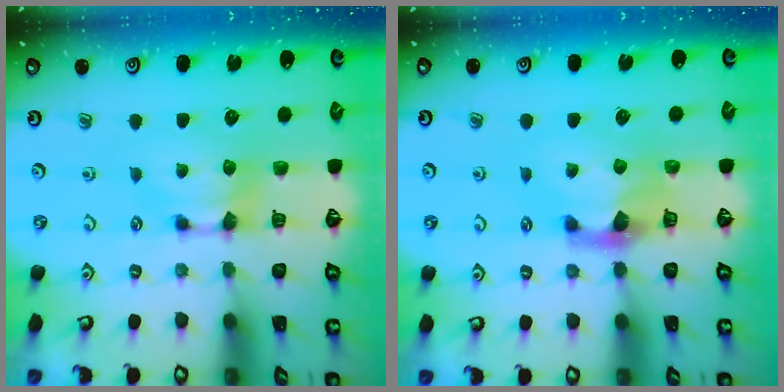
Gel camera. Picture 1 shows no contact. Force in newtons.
{"total": 2.3, "press": 2.1, "slide": 0.8}